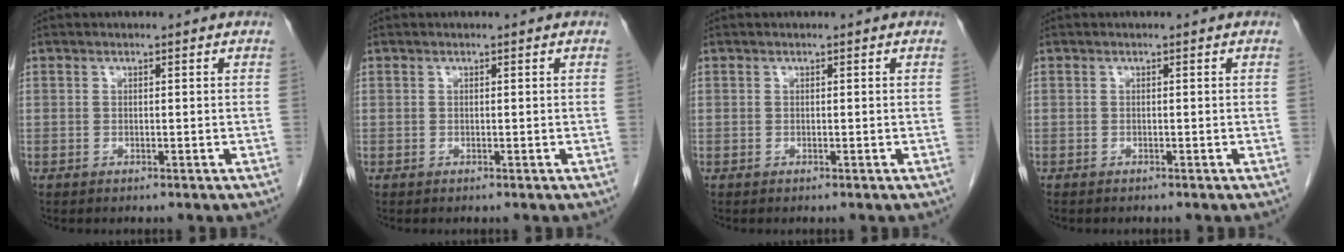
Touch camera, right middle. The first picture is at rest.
{"total": 0.0}
{"total": 0.0}
{"total": 0.6, "force": [-0.6, 0.1, 0.2], "torque": [-0.005, -0.001, -0.011]}